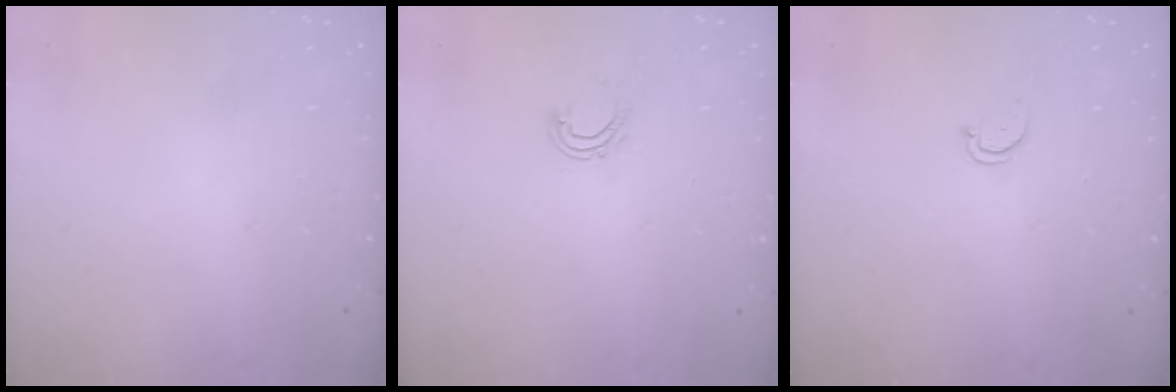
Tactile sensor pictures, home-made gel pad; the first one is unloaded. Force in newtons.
{"total": 6.0, "press": 5.9, "slide": 1.0}
{"total": 2.2, "press": 2.2, "slide": 0.2}